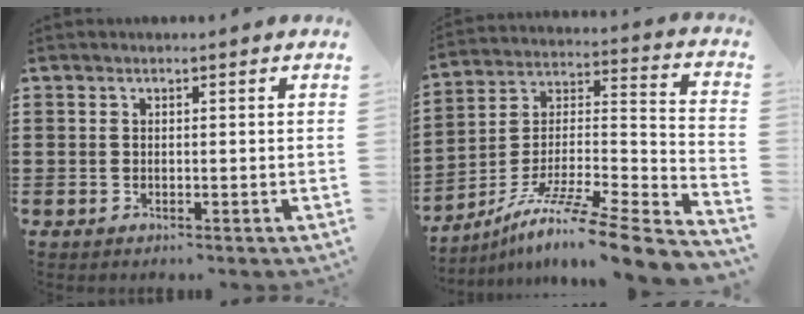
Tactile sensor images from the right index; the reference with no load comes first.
{"total": 9.3, "force": [-7.0, 0.8, 6.1], "torque": [-0.110, -0.007, -0.137]}